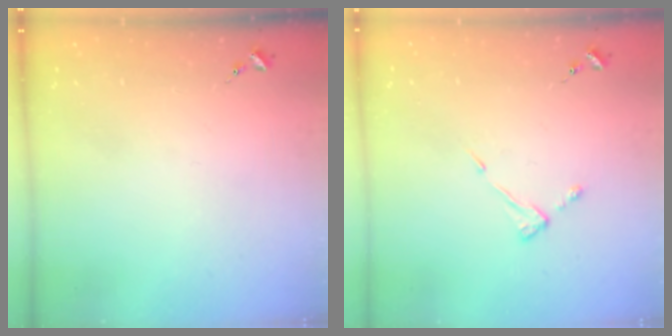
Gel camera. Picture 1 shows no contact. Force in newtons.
{"total": 4.4, "press": 4.3, "slide": 0.7}